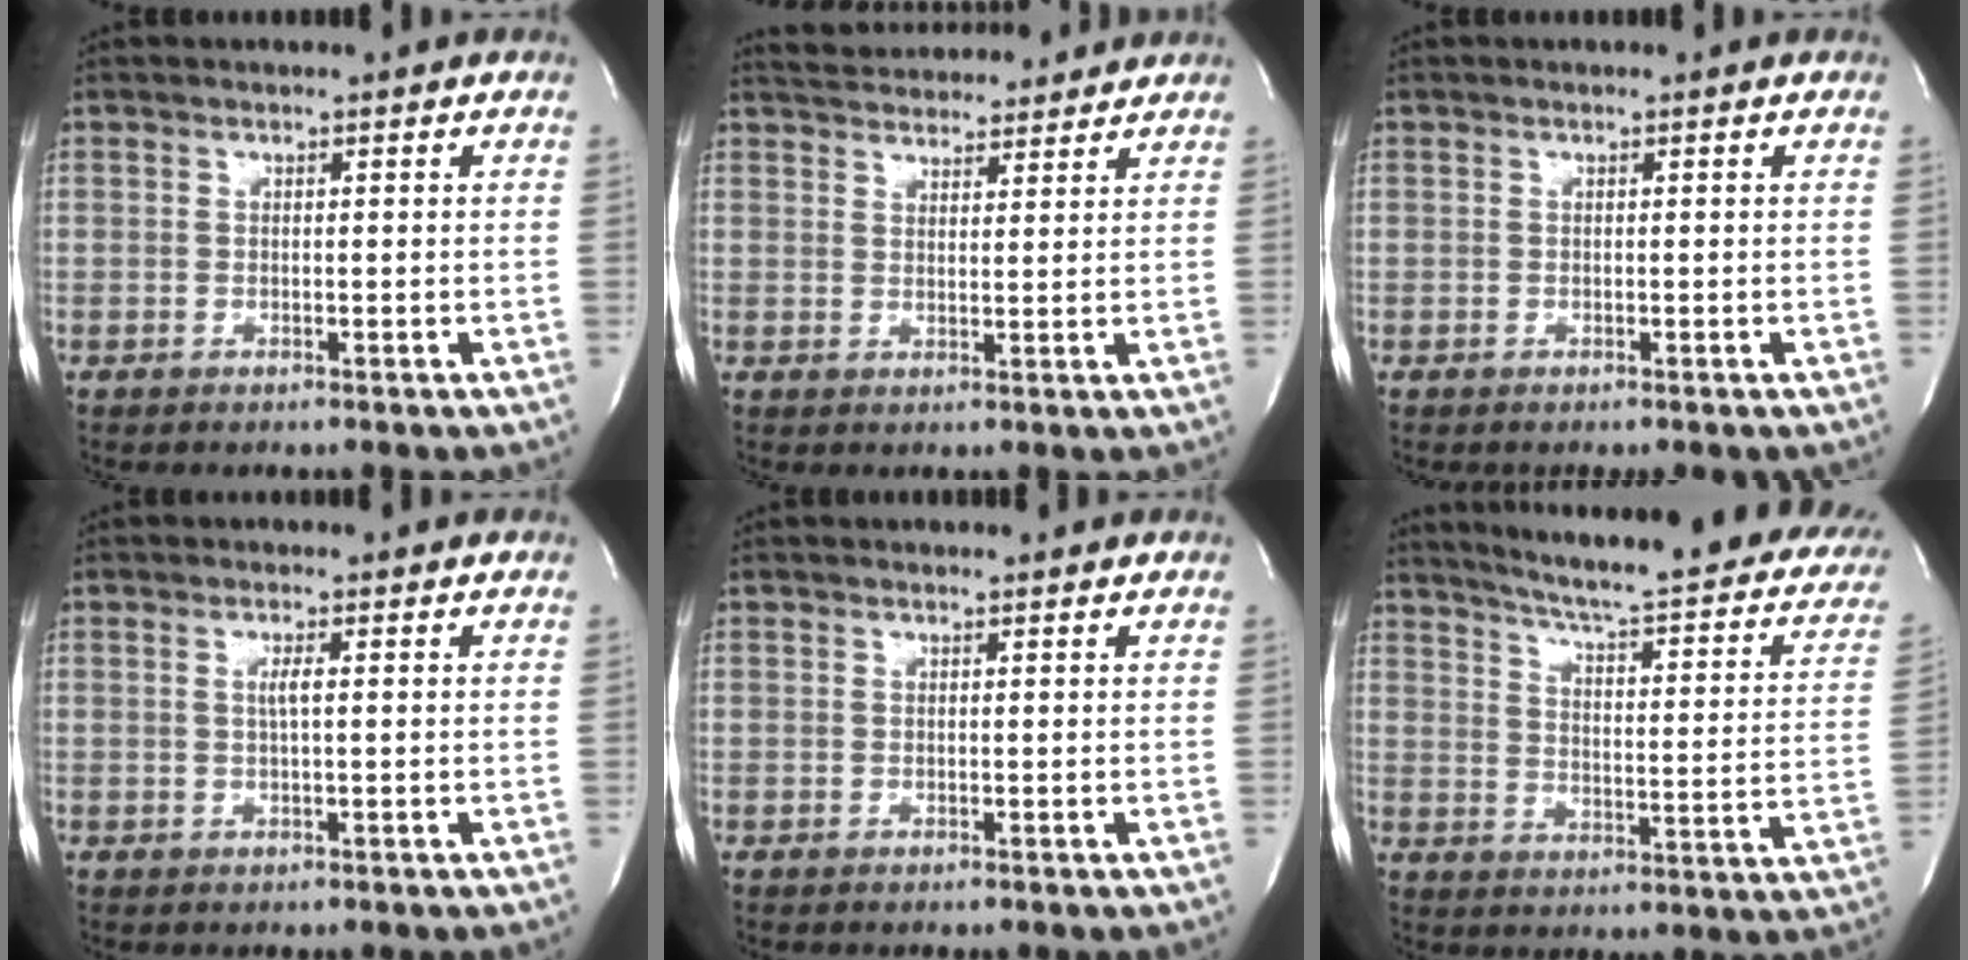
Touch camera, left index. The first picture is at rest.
{"total": 11.4, "force": [10.7, 2.3, 3.0], "torque": [-0.046, 0.024, 0.154]}
{"total": 0.0}
{"total": 1.5, "force": [0.3, -0.1, 1.5], "torque": [-0.031, 0.001, 0.004]}
{"total": 0.6, "force": [0.6, 0.0, 0.1], "torque": [-0.008, 0.003, 0.010]}
{"total": 27.1, "force": [22.3, 4.2, 14.8], "torque": [-0.205, -0.045, 0.266]}